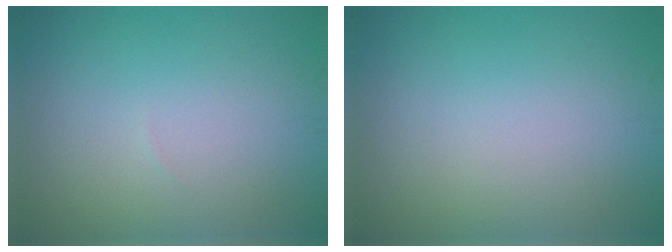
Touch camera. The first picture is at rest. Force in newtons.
{"total": 0.0}